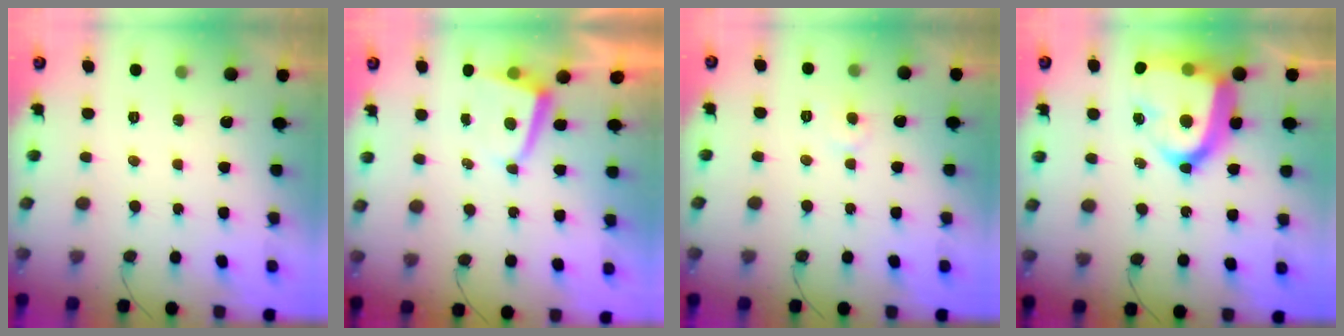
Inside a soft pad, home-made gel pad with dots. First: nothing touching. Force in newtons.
{"total": 2.0, "press": 1.9, "slide": 0.3}
{"total": 4.2, "press": 4.2, "slide": 0.4}
{"total": 23.4, "press": 23.3, "slide": 1.9}